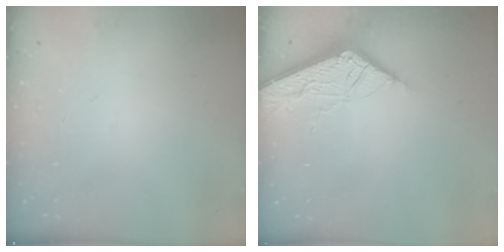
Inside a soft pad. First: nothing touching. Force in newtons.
{"total": 6.8, "press": 6.8, "slide": 0.7}